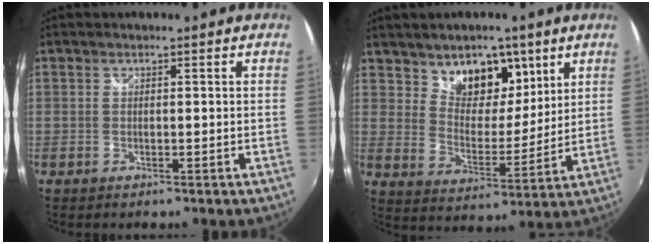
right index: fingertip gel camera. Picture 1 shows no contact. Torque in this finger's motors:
{"motor_torque": [0.12, 0.21, 0.09, 0.05]}